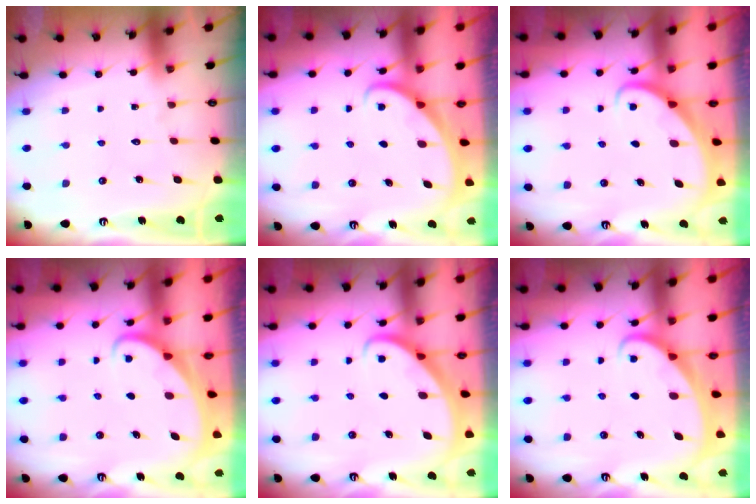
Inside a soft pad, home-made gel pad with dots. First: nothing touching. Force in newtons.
{"total": 1.4, "press": 1.4, "slide": 0.0}
{"total": 2.2, "press": 2.2, "slide": 0.1}
{"total": 2.9, "press": 2.9, "slide": 0.3}
{"total": 2.8, "press": 2.8, "slide": 0.2}
{"total": 1.7, "press": 1.6, "slide": 0.2}